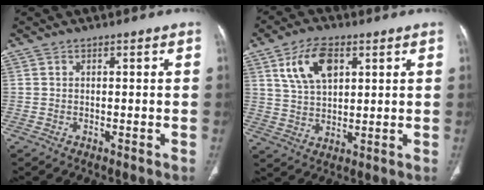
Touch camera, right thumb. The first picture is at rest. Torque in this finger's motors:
{"motor_torque": [-0.43, 0.59, 0.36, -0.17, 0.10]}